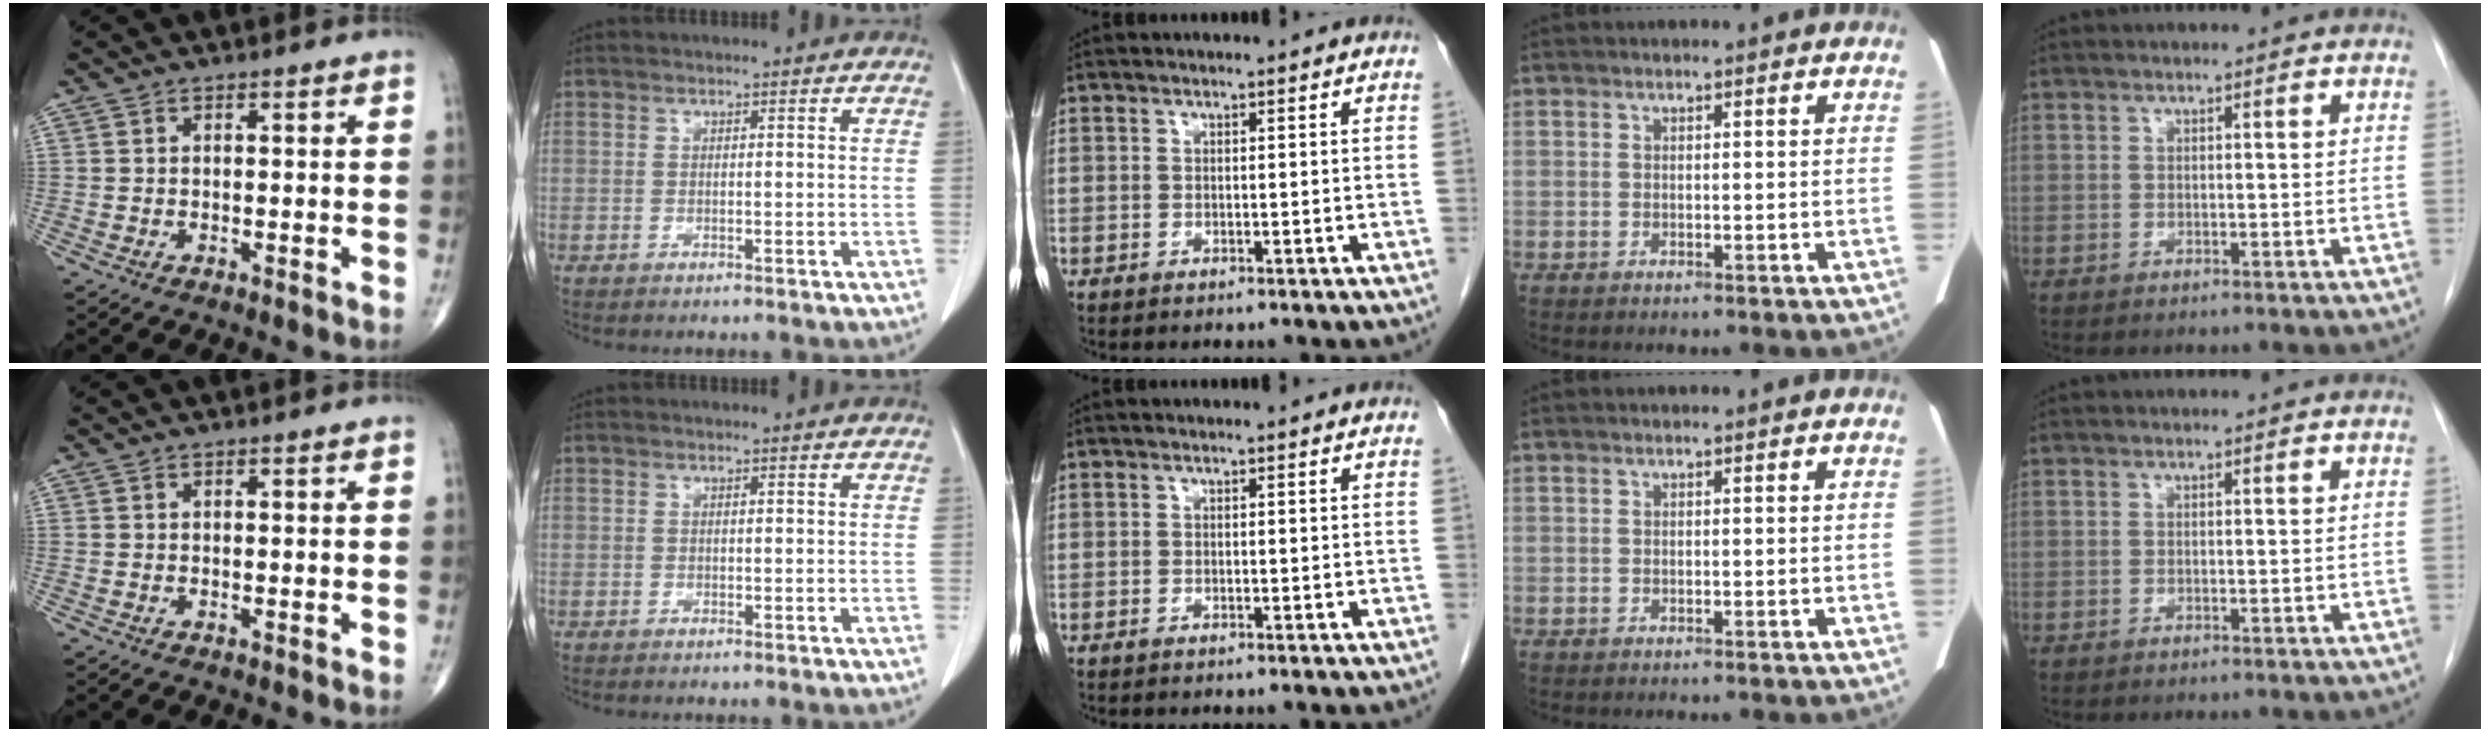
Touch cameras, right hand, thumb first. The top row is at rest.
{}